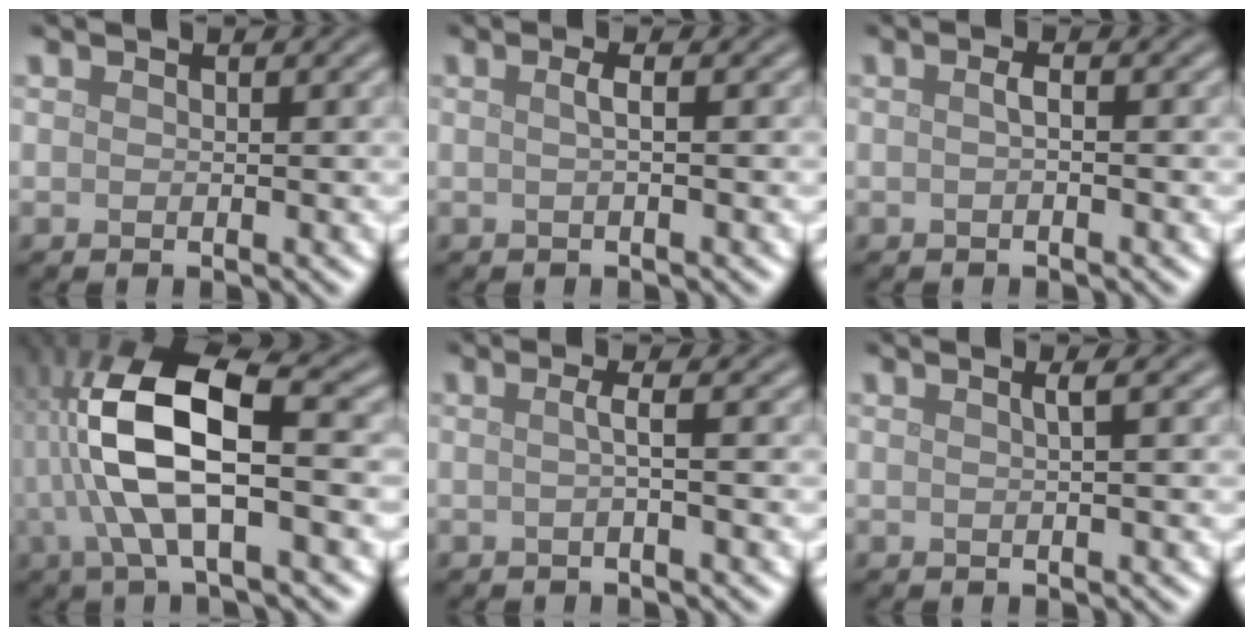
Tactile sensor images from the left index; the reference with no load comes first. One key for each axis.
{"total": 1.3, "fx": 0.1, "fy": 0.4, "fz": 1.3, "tx": -0.018, "ty": 0.005, "tz": -0.003}
{"total": 0.9, "fx": 0.0, "fy": 0.1, "fz": 0.8, "tx": -0.015, "ty": 0.002, "tz": -0.002}
{"total": 10.5, "fx": -0.3, "fy": 3.4, "fz": 9.9, "tx": -0.201, "ty": 0.020, "tz": -0.011}
{"total": 1.7, "fx": 0.0, "fy": 0.5, "fz": 1.6, "tx": -0.022, "ty": 0.000, "tz": -0.008}
{"total": 1.6, "fx": 0.4, "fy": 0.5, "fz": 1.4, "tx": -0.016, "ty": 0.007, "tz": -0.002}